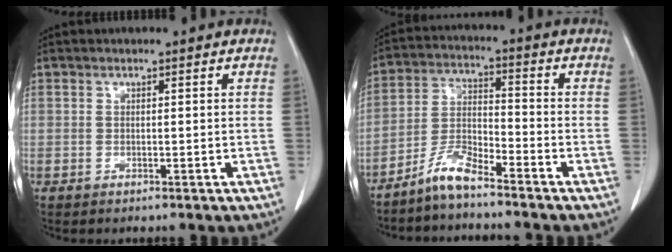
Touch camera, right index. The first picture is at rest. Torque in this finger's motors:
{"motor_torque": [0.28, -0.19, 0.02, 0.05]}